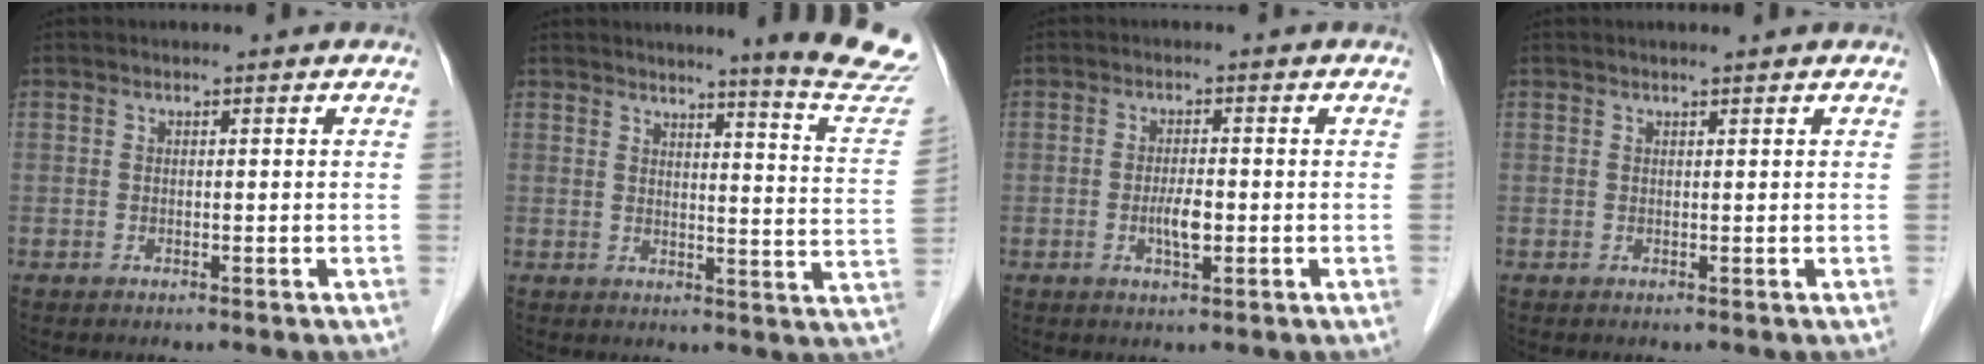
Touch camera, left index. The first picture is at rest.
{"total": 13.1, "force": [12.4, -1.8, 4.0], "torque": [-0.044, -0.100, 0.128]}
{"total": 3.1, "force": [-0.7, 0.8, 2.9], "torque": [-0.058, 0.000, -0.010]}
{"total": 1.3, "force": [1.2, 0.0, 0.6], "torque": [-0.009, 0.009, 0.021]}